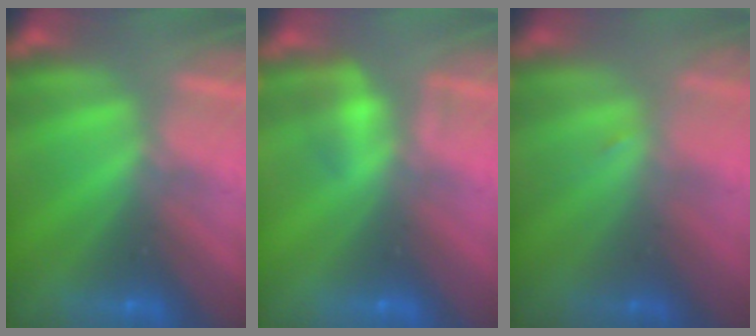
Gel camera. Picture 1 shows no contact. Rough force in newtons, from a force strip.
{"total": 2.2}
{"total": 1.1}